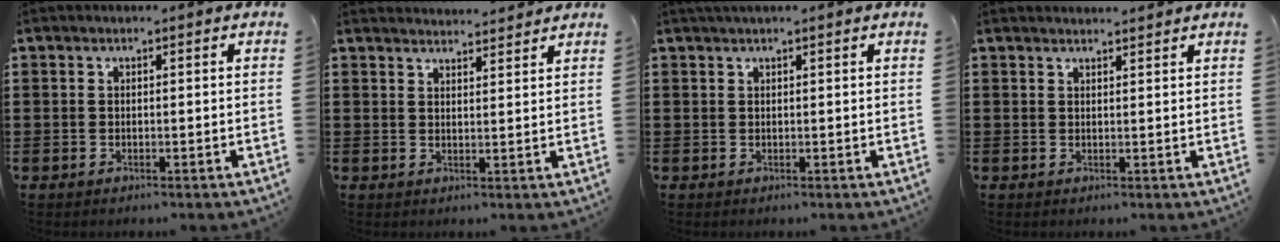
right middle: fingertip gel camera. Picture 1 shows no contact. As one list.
[{"total": 2.7, "force": [2.7, -0.2, -0.4], "torque": [-0.002, -0.009, 0.051]}, {"total": 1.0, "force": [0.8, 0.0, 0.6], "torque": [-0.012, 0.001, 0.014]}, {"total": 1.5, "force": [1.5, -0.2, 0.1], "torque": [-0.004, 0.000, 0.028]}]